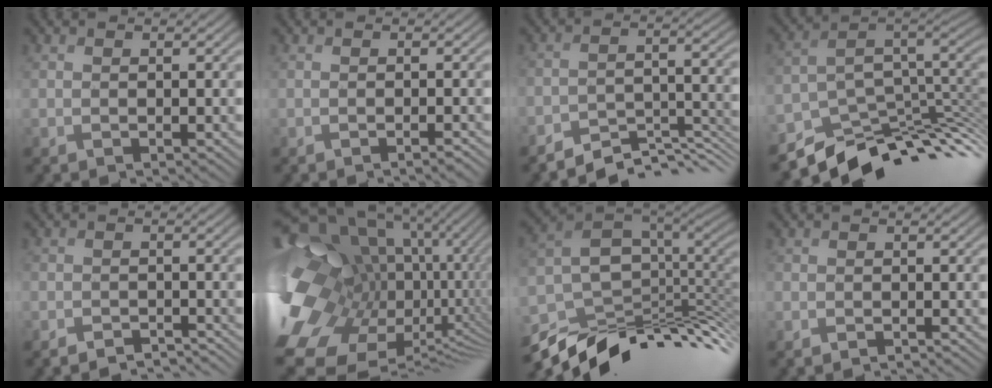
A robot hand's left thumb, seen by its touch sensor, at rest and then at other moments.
{"total": 0.9, "force": [-0.6, 0.0, 0.7], "torque": [-0.009, 0.001, -0.012]}
{"total": 6.1, "force": [-5.6, 1.8, 1.9], "torque": [-0.033, -0.006, -0.097]}
{"total": 10.2, "force": [-4.3, 5.9, 7.1], "torque": [-0.149, -0.019, -0.069]}
{"total": 3.5, "force": [-3.3, 0.9, 0.8], "torque": [-0.009, -0.003, -0.057]}
{"total": 20.2, "force": [1.1, 14.4, 14.1], "torque": [-0.329, -0.003, 0.044]}
{"total": 13.1, "force": [-3.8, 8.1, 9.6], "torque": [-0.227, -0.027, -0.060]}
{"total": 1.5, "force": [-1.4, 0.4, 0.2], "torque": [-0.002, -0.005, -0.030]}